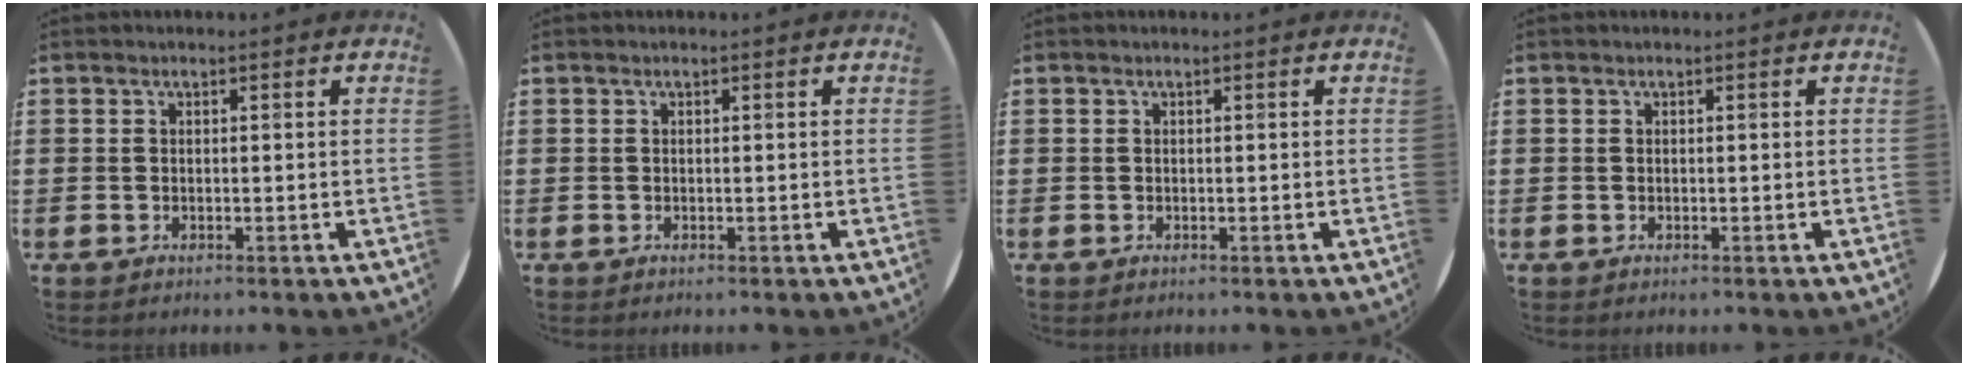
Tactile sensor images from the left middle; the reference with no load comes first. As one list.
[{"total": 0.0}, {"total": 0.0}, {"total": 0.0}]